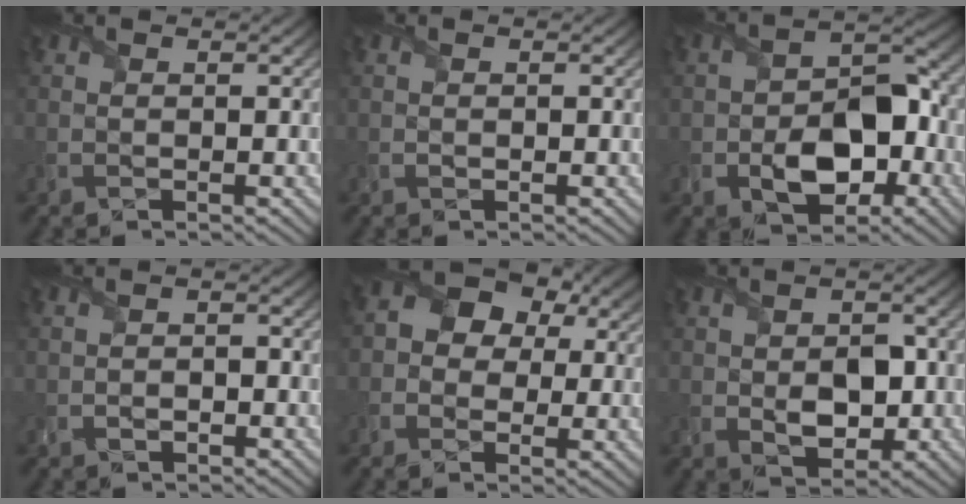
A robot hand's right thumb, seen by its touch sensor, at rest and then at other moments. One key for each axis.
{"total": 0.0}
{"total": 8.9, "fx": -3.2, "fy": 5.4, "fz": 6.3, "tx": -0.098, "ty": -0.004, "tz": -0.057}
{"total": 1.0, "fx": -0.9, "fy": 0.5, "fz": 0.4, "tx": -0.004, "ty": 0.002, "tz": -0.016}
{"total": 9.2, "fx": 2.0, "fy": 7.4, "fz": 5.2, "tx": -0.104, "ty": 0.022, "tz": 0.019}
{"total": 4.1, "fx": -0.6, "fy": 2.7, "fz": 2.9, "tx": -0.052, "ty": -0.010, "tz": -0.007}